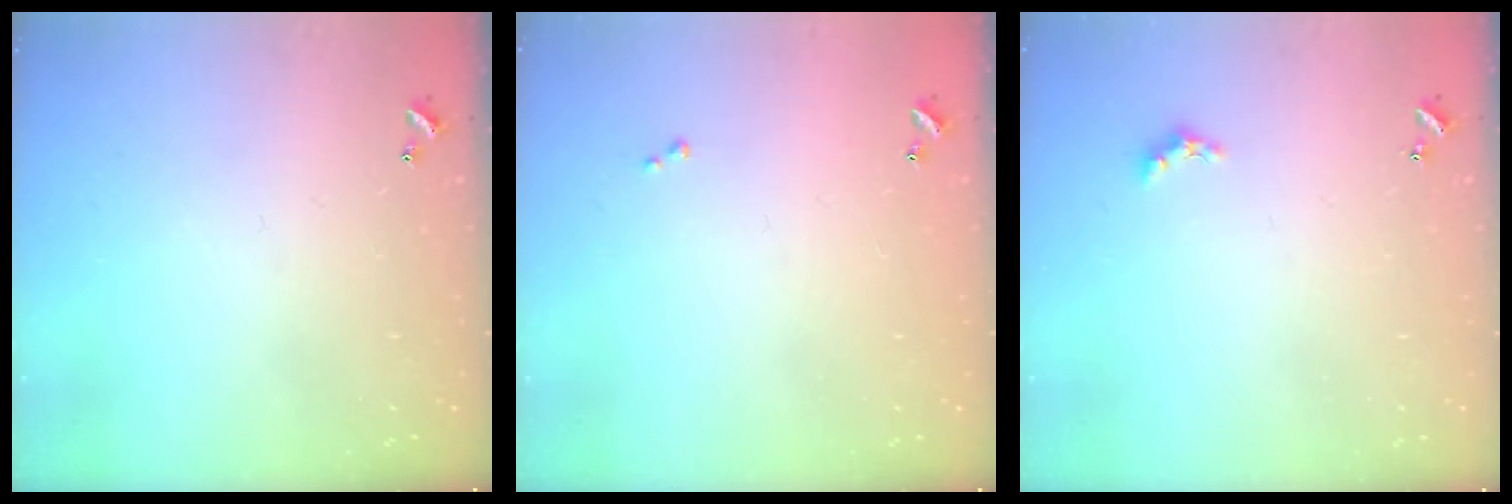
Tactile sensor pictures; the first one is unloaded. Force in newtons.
{"total": 0.0}
{"total": 1.5, "press": 1.4, "slide": 0.4}